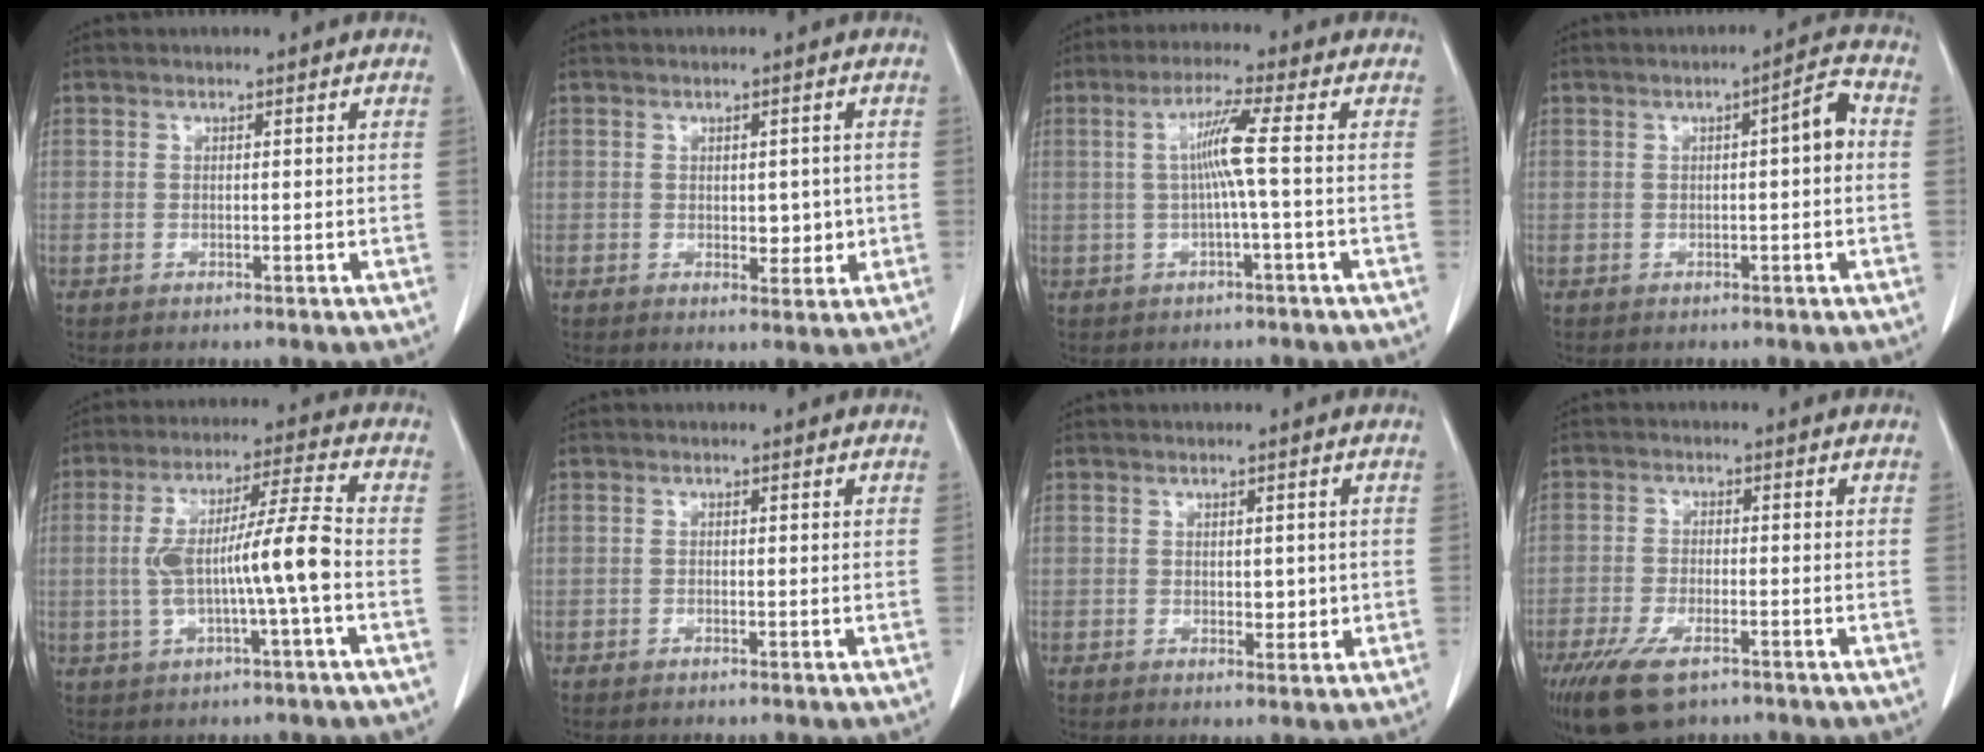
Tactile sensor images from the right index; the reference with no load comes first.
{"total": 3.3, "force": [0.0, 2.0, 2.6], "torque": [-0.024, 0.000, 0.010]}
{"total": 5.3, "force": [0.0, -1.1, 5.2], "torque": [-0.100, 0.009, 0.003]}
{"total": 4.1, "force": [0.2, 0.6, 4.1], "torque": [-0.057, 0.012, -0.002]}
{"total": 10.3, "force": [-1.5, 0.2, 10.2], "torque": [-0.189, 0.022, -0.025]}
{"total": 0.0}
{"total": 2.4, "force": [0.1, 1.5, 1.9], "torque": [-0.019, 0.000, 0.010]}
{"total": 9.2, "force": [-6.0, 3.3, 6.1], "torque": [-0.124, -0.021, -0.102]}